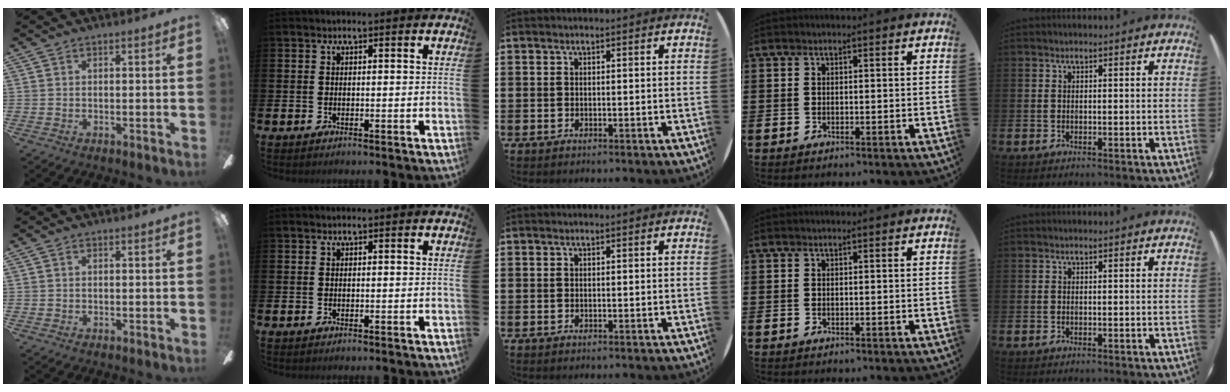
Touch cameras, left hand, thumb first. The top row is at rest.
{}